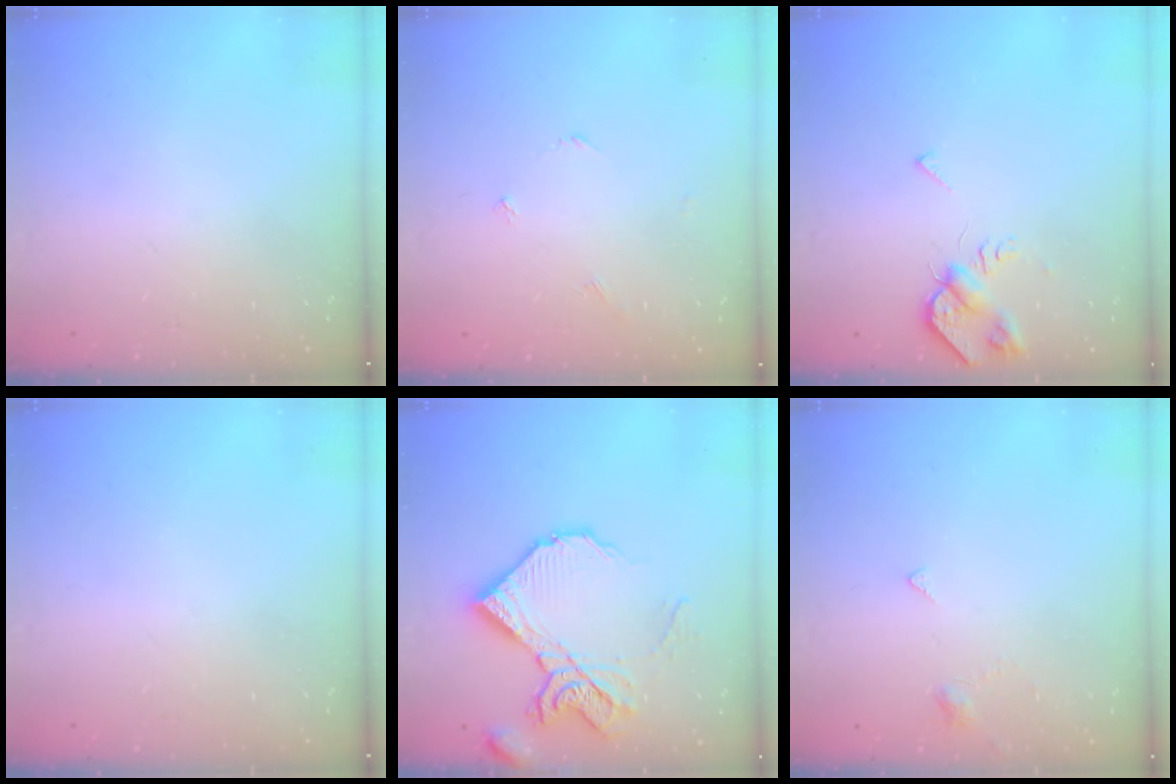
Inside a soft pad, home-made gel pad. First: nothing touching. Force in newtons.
{"total": 1.8, "press": 1.8, "slide": 0.2}
{"total": 5.5, "press": 5.4, "slide": 0.9}
{"total": 0.0}
{"total": 15.5, "press": 15.4, "slide": 1.2}
{"total": 2.4, "press": 2.4, "slide": 0.5}